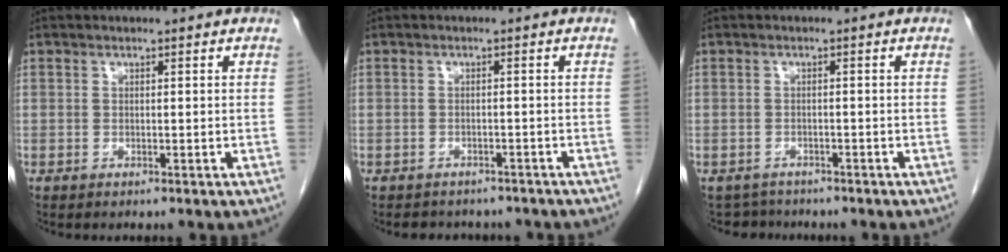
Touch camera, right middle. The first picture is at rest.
{"total": 6.8, "force": [-6.1, 2.8, 1.5], "torque": [-0.016, 0.007, -0.066]}
{"total": 3.0, "force": [-2.7, 1.2, -0.6], "torque": [0.009, -0.001, -0.044]}